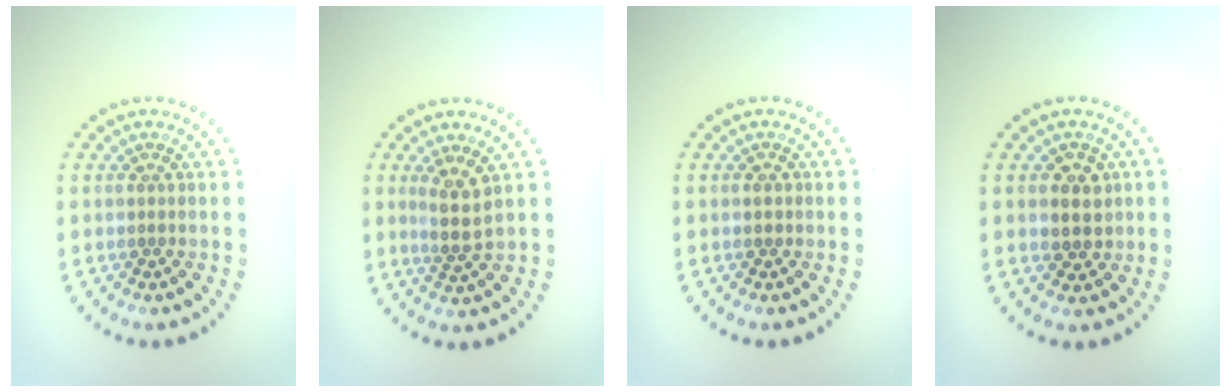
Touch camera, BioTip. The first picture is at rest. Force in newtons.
{"total": 2.7, "press": 2.1, "slide": 1.6}
{"total": 1.4, "press": 1.4, "slide": 0.1}
{"total": 2.6, "press": 2.6, "slide": 0.7}